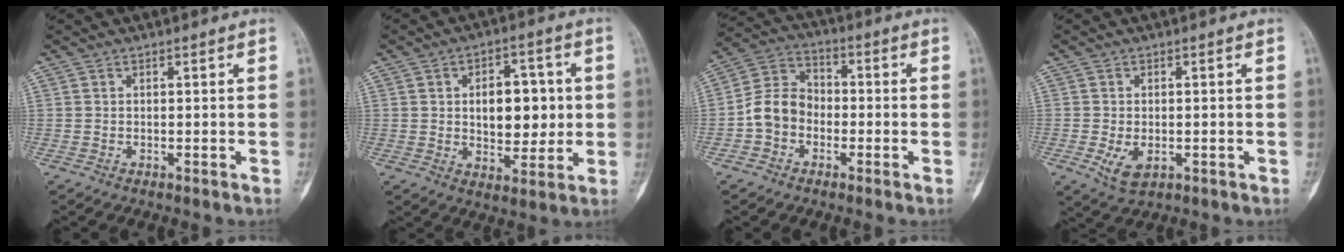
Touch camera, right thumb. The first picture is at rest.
{"total": 11.4, "force": [0.9, 7.0, 8.9], "torque": [-0.084, 0.000, 0.020]}
{"total": 8.6, "force": [-2.3, 7.0, 4.4], "torque": [-0.068, 0.037, -0.056]}
{"total": 4.6, "force": [-1.2, 2.8, 3.5], "torque": [-0.062, -0.005, -0.013]}